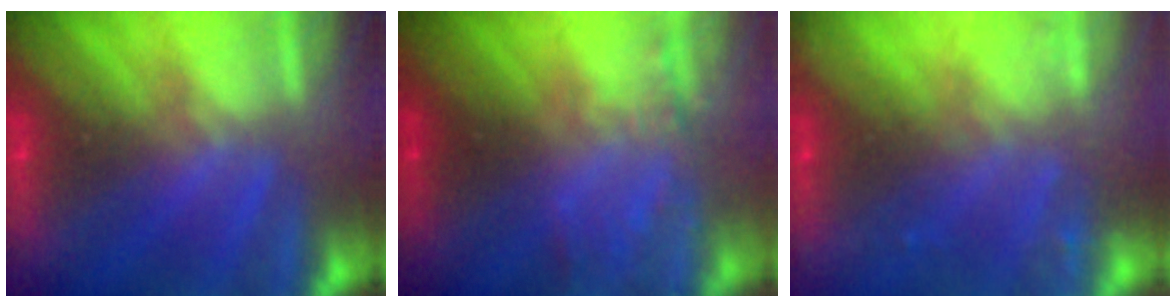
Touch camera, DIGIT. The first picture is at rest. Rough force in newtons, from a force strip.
{"total": 2.3}
{"total": 8.7}